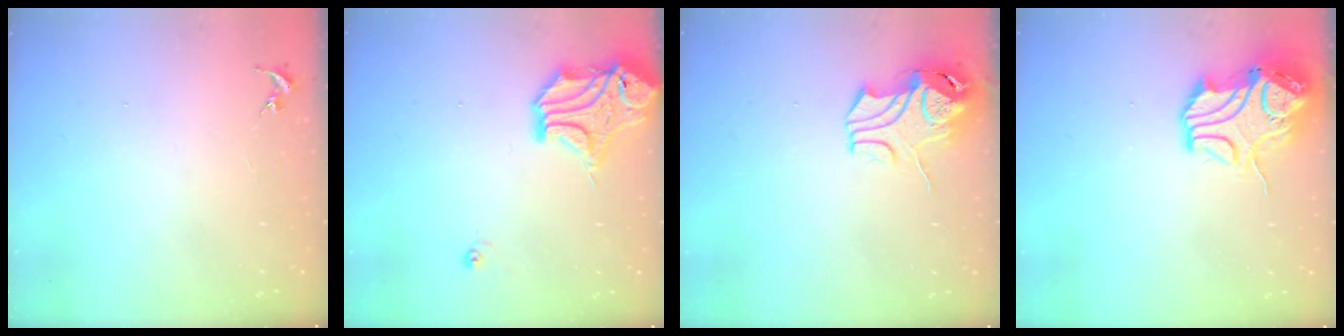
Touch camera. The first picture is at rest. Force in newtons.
{"total": 15.8, "press": 15.6, "slide": 2.7}
{"total": 10.3, "press": 10.2, "slide": 1.5}
{"total": 12.4, "press": 12.2, "slide": 1.9}